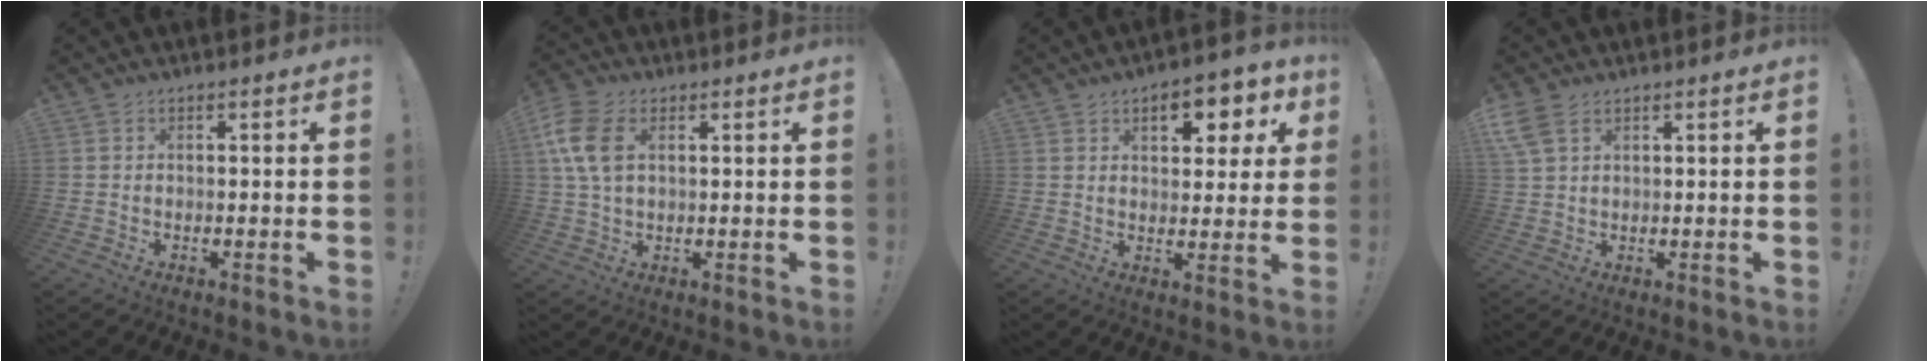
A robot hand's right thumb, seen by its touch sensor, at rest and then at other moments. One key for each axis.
{"total": 10.4, "fx": 3.1, "fy": 6.3, "fz": 7.7, "tx": -0.168, "ty": 0.003, "tz": 0.060}
{"total": 9.1, "fx": 4.2, "fy": 4.8, "fz": 6.4, "tx": -0.073, "ty": -0.019, "tz": 0.070}
{"total": 5.6, "fx": 3.3, "fy": 2.8, "fz": 3.5, "tx": -0.064, "ty": -0.008, "tz": 0.067}